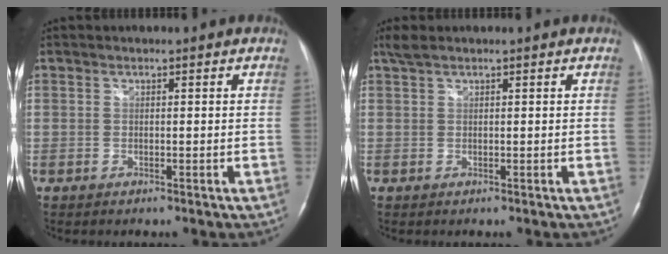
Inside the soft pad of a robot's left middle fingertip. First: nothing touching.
{"total": 1.8, "force": [1.5, 0.2, 1.0], "torque": [-0.028, 0.017, 0.033]}